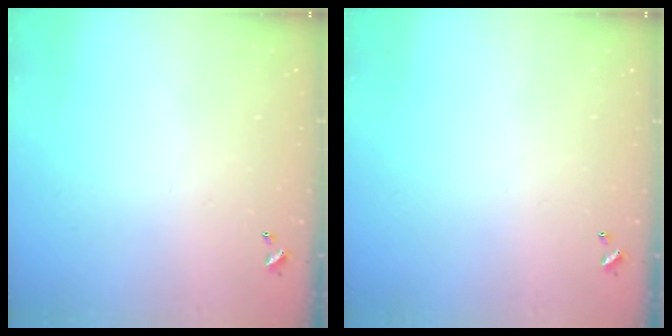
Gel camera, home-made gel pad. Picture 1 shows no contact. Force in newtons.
{"total": 0.0}